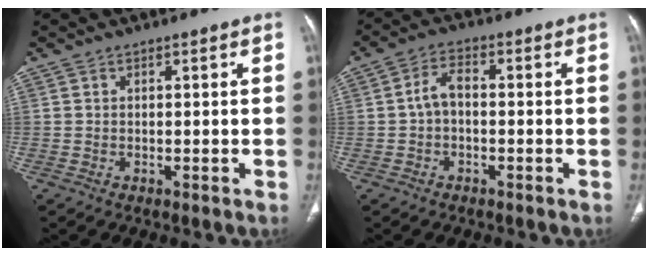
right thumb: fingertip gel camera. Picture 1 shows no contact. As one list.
[{"total": 4.1, "force": [-0.4, 2.5, 3.2], "torque": [-0.054, 0.018, -0.015]}]